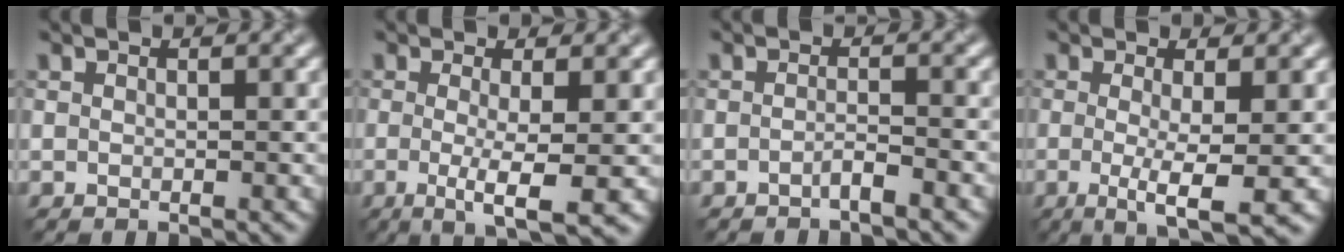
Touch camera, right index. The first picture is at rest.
{"total": 4.8, "force": [-1.4, 0.7, 4.6], "torque": [-0.076, -0.005, -0.014]}
{"total": 1.7, "force": [-1.4, 0.1, 0.9], "torque": [-0.012, 0.009, -0.023]}
{"total": 4.7, "force": [-1.3, 0.7, 4.5], "torque": [-0.073, -0.006, -0.012]}